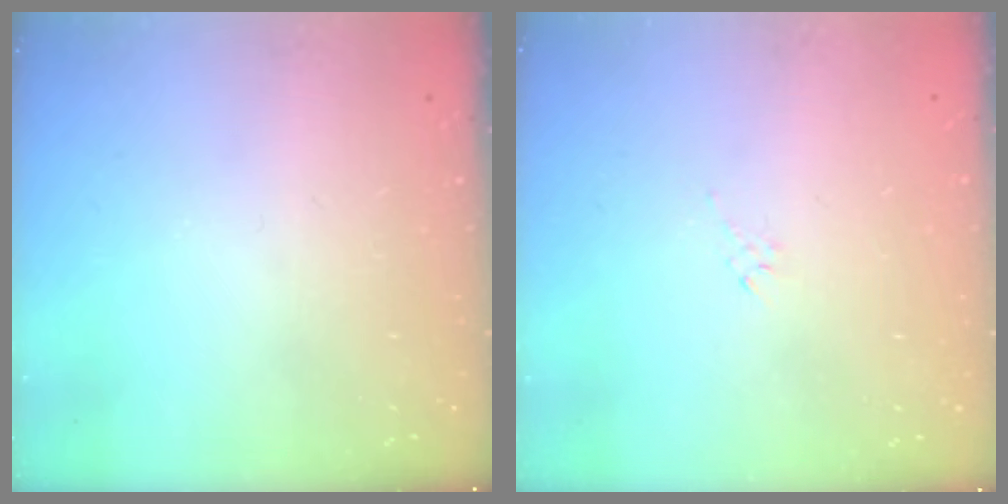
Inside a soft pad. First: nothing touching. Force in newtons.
{"total": 2.8, "press": 2.7, "slide": 0.6}